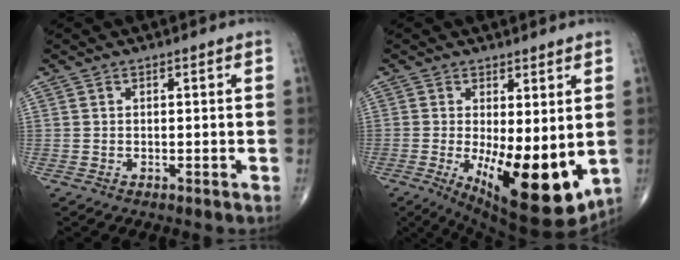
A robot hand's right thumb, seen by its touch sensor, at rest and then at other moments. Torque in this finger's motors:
{"motor_torque": [0.64, 2.15, 0.96, 0.48, 0.52]}